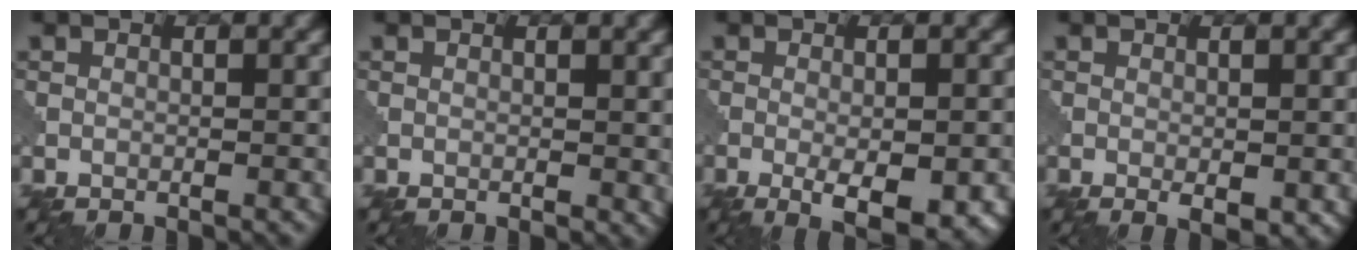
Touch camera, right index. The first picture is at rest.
{"total": 1.0, "force": [0.3, 0.6, 0.7], "torque": [-0.008, 0.000, 0.004]}
{"total": 5.0, "force": [-1.8, 1.6, 4.4], "torque": [-0.068, -0.007, -0.022]}
{"total": 1.7, "force": [-0.4, 0.7, 1.5], "torque": [-0.020, -0.007, -0.002]}